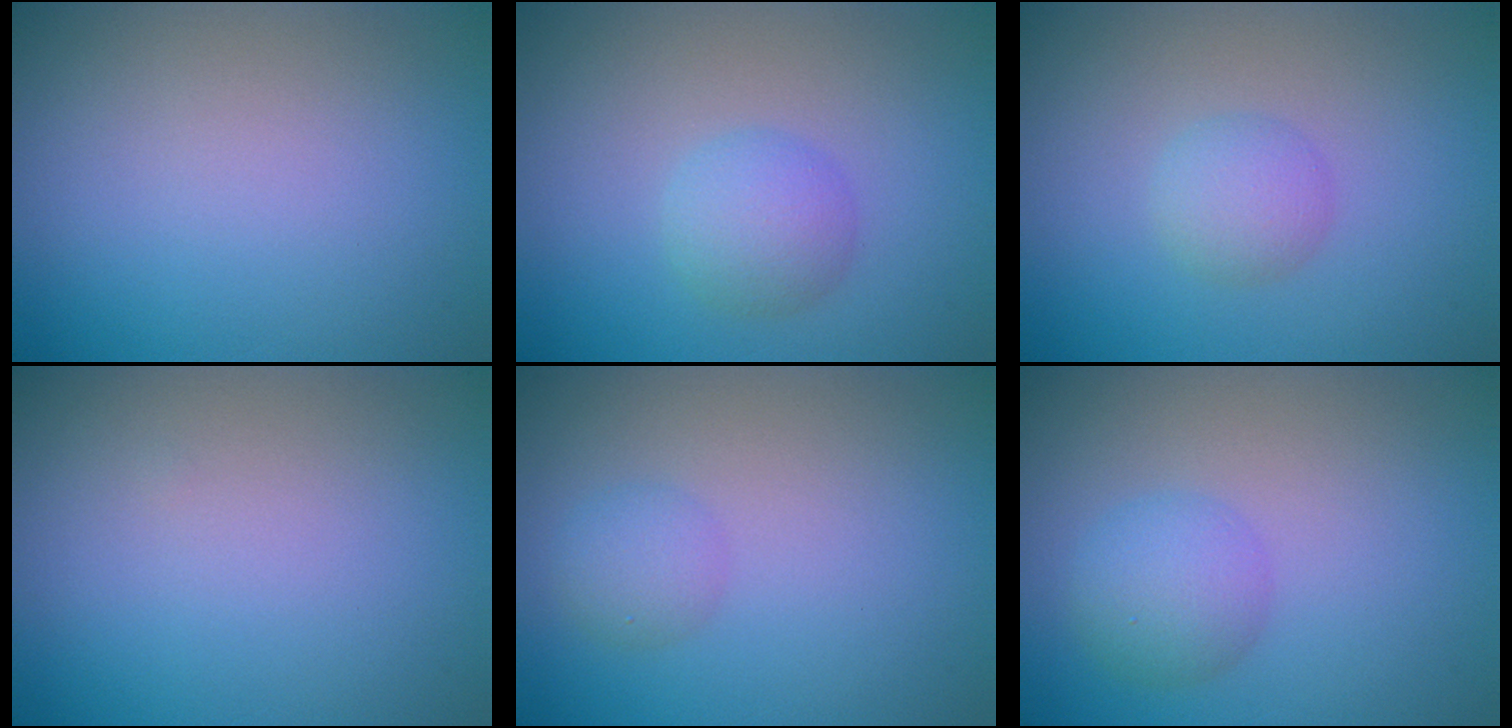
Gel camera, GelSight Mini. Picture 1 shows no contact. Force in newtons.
{"total": 2.6, "press": 2.6, "slide": 0.1}
{"total": 2.1, "press": 2.1, "slide": 0.1}
{"total": 0.0}
{"total": 1.7, "press": 1.7, "slide": 0.0}
{"total": 2.9, "press": 2.9, "slide": 0.1}